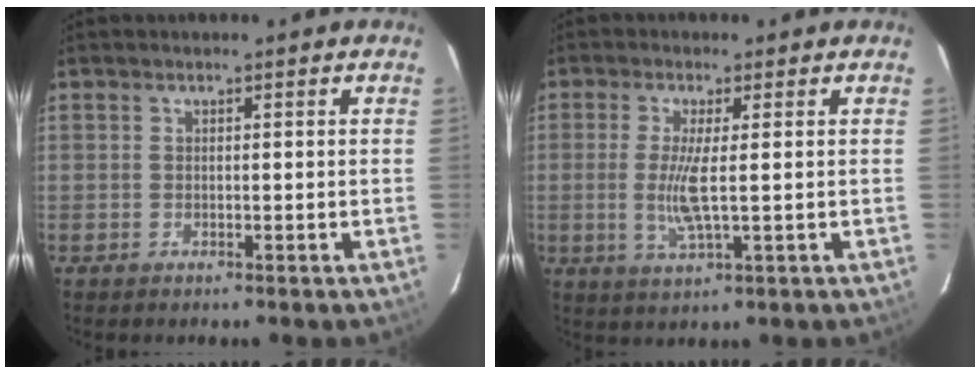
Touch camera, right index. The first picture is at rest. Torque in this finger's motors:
{"motor_torque": [0.00, 0.01, 0.09, 0.08]}